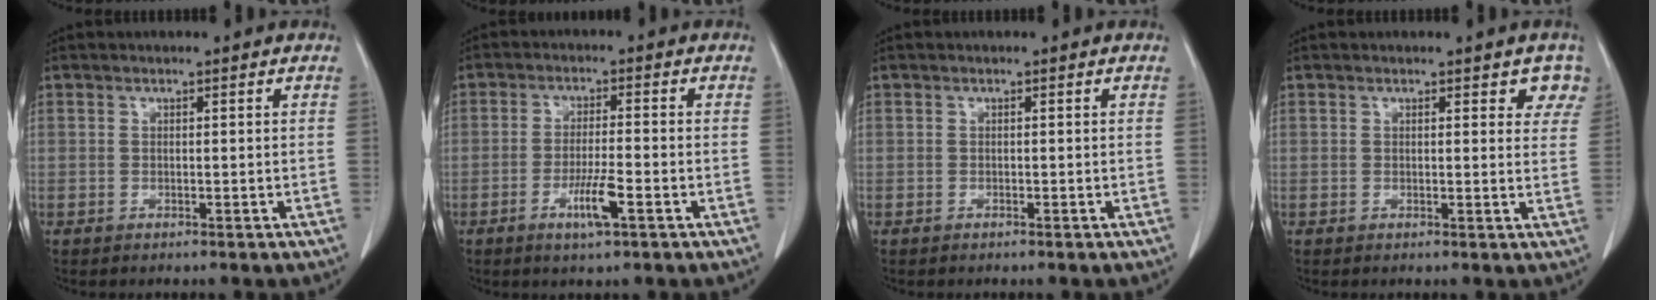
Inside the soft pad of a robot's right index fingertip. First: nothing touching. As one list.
[{"total": 5.3, "force": [-2.3, 0.3, 4.7], "torque": [-0.085, -0.006, -0.040]}, {"total": 0.0}, {"total": 3.9, "force": [3.0, 1.8, 1.8], "torque": [-0.002, -0.001, 0.021]}]